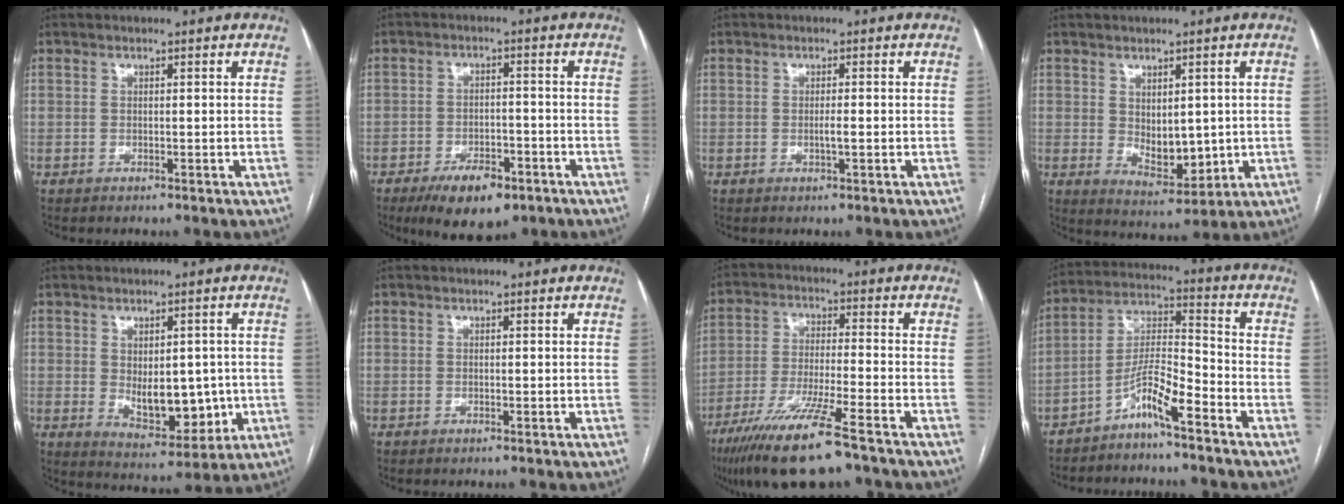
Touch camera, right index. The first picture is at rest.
{"total": 8.8, "force": [-5.5, 3.6, 5.8], "torque": [-0.093, -0.006, -0.085]}
{"total": 1.2, "force": [-0.3, 0.0, 1.2], "torque": [-0.023, -0.001, -0.004]}
{"total": 6.1, "force": [0.3, 3.3, 5.2], "torque": [-0.079, -0.009, 0.024]}
{"total": 8.9, "force": [-0.5, 4.6, 7.6], "torque": [-0.108, -0.006, 0.009]}
{"total": 0.0}
{"total": 14.1, "force": [-9.7, 0.8, 10.2], "torque": [-0.200, -0.040, -0.170]}
{"total": 7.7, "force": [-5.4, 0.4, 5.4], "torque": [-0.111, 0.011, -0.101]}